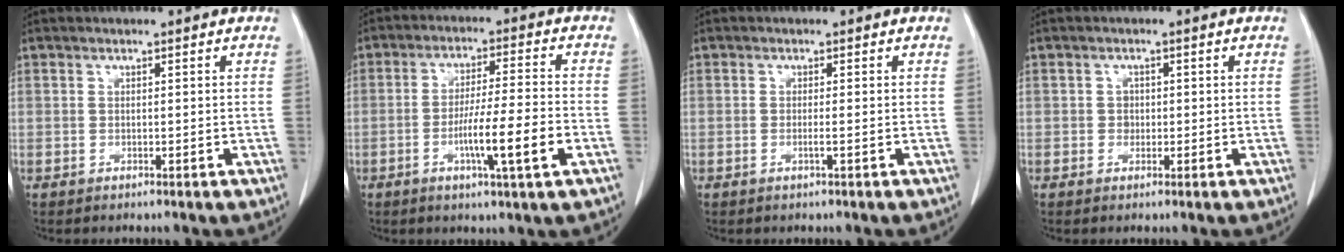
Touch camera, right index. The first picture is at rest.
{"total": 9.6, "force": [-3.2, -0.2, 9.0], "torque": [-0.155, -0.008, -0.057]}
{"total": 0.9, "force": [-0.4, -0.2, 0.8], "torque": [-0.016, -0.001, -0.006]}
{"total": 1.3, "force": [-0.1, 1.3, 0.4], "torque": [-0.003, 0.004, -0.001]}